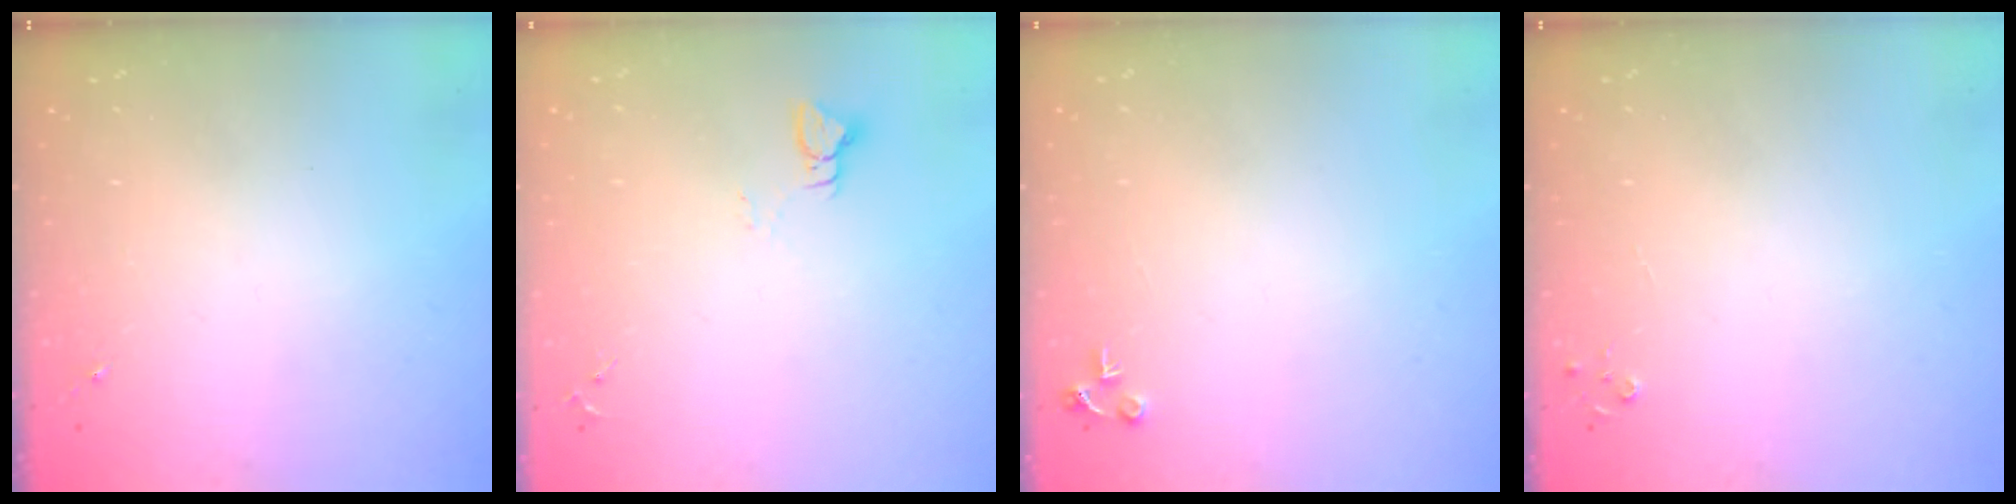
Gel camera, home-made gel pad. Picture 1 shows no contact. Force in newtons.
{"total": 2.9, "press": 2.9, "slide": 0.3}
{"total": 4.3, "press": 4.3, "slide": 0.5}
{"total": 2.7, "press": 2.7, "slide": 0.3}